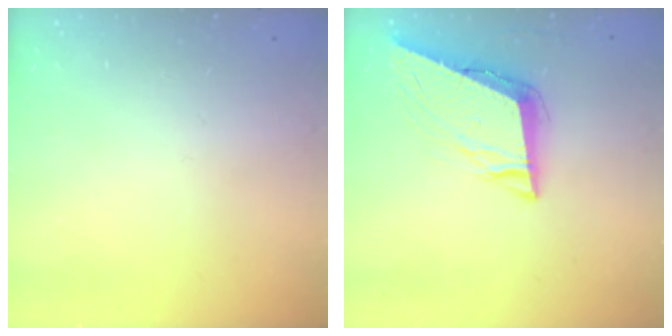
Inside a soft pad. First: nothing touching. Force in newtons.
{"total": 9.8, "press": 9.3, "slide": 3.1}